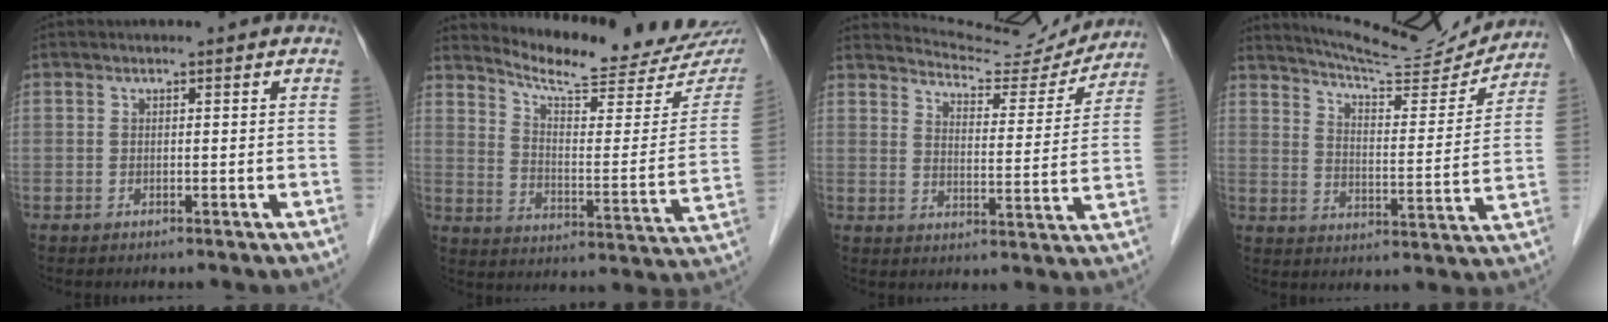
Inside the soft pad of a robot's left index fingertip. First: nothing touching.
{"total": 19.0, "force": [17.8, 2.1, 6.3], "torque": [-0.097, -0.080, 0.227]}
{"total": 12.4, "force": [12.3, 1.3, 1.2], "torque": [-0.019, -0.025, 0.158]}
{"total": 15.1, "force": [14.6, 0.8, 3.4], "torque": [-0.059, -0.034, 0.202]}